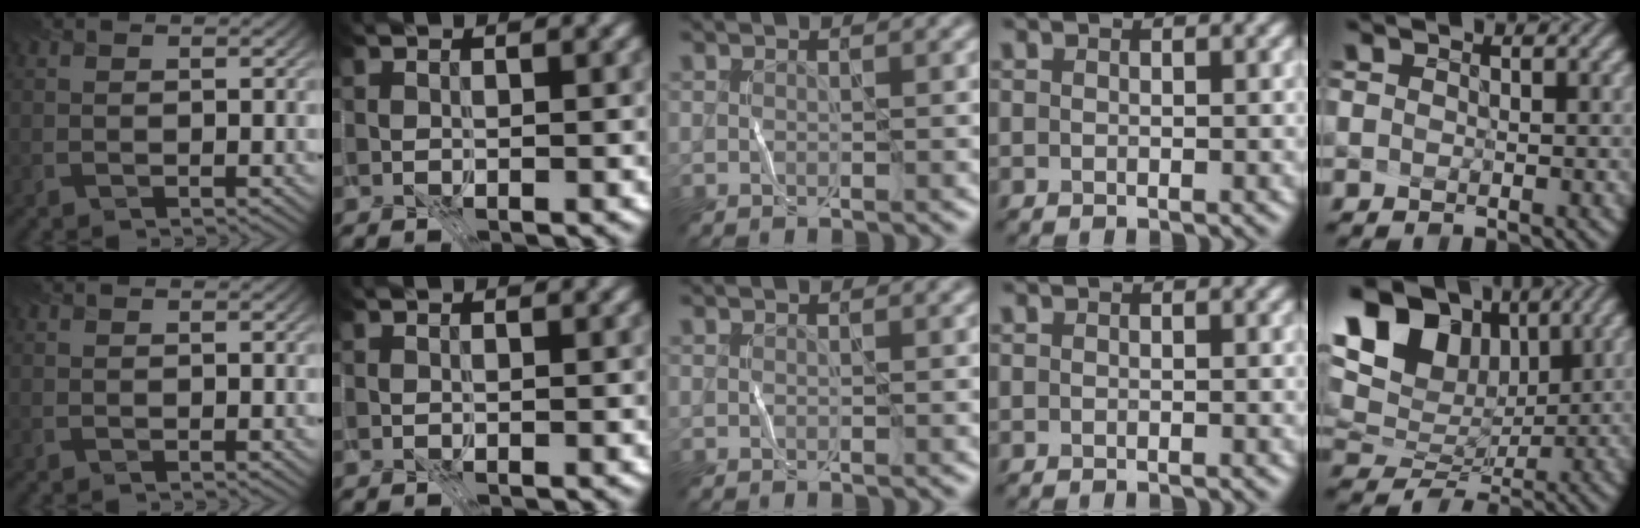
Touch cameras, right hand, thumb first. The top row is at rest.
{"little": {"total": 12.5, "force": [5.2, 8.8, 7.2], "torque": [-0.171, 0.024, 0.104]}}